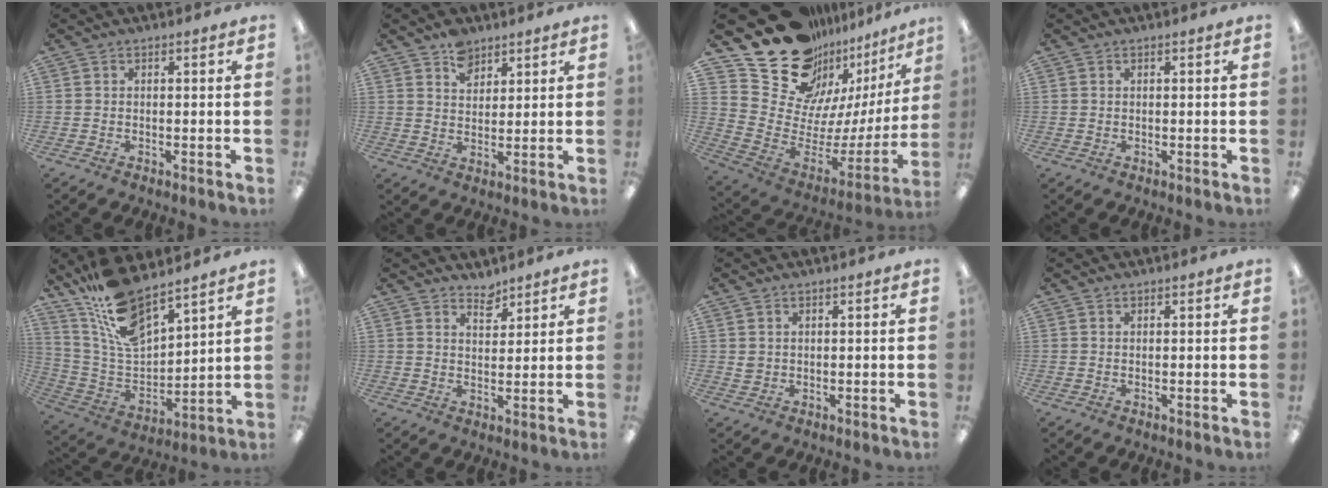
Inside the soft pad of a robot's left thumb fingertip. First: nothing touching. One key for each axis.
{"total": 6.0, "fx": 4.3, "fy": 3.7, "fz": 2.0, "tx": -0.030, "ty": -0.015, "tz": 0.078}
{"total": 23.3, "fx": 16.8, "fy": 13.5, "fz": 8.8, "tx": -0.132, "ty": -0.132, "tz": 0.336}
{"total": 0.6, "fx": 0.4, "fy": 0.3, "fz": 0.1, "tx": -0.002, "ty": 0.004, "tz": 0.007}
{"total": 16.3, "fx": 13.5, "fy": 4.9, "fz": 7.8, "tx": -0.182, "ty": -0.075, "tz": 0.245}
{"total": 4.2, "fx": 3.7, "fy": 1.6, "fz": 0.9, "tx": -0.002, "ty": -0.028, "tz": 0.065}
{"total": 1.8, "fx": 1.0, "fy": 1.4, "fz": 0.5, "tx": -0.004, "ty": -0.001, "tz": 0.017}
{"total": 0.6, "fx": 0.5, "fy": 0.2, "fz": 0.2, "tx": -0.003, "ty": 0.003, "tz": 0.009}